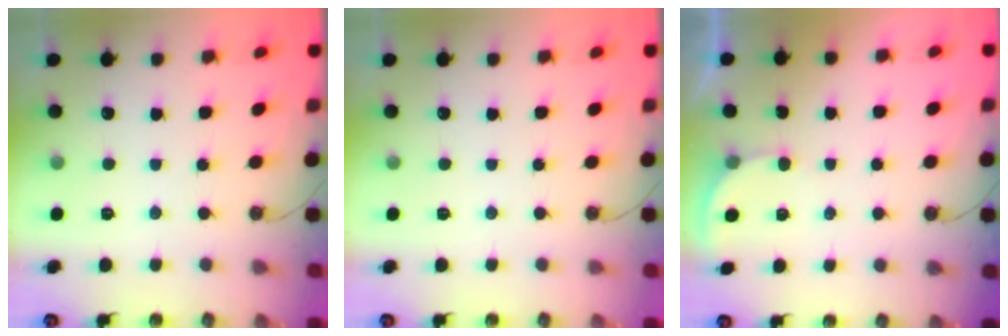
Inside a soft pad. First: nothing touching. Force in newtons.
{"total": 0.0}
{"total": 2.7, "press": 2.7, "slide": 0.3}